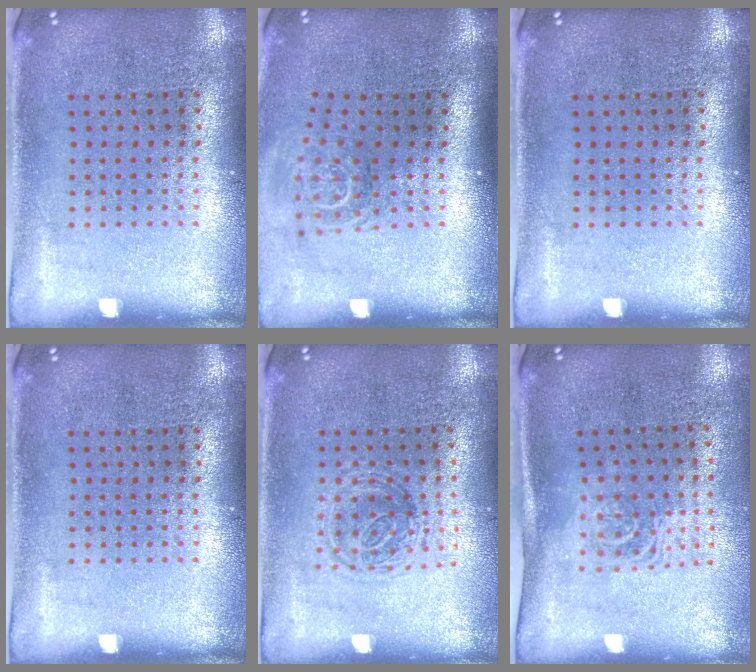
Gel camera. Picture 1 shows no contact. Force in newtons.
{"total": 1.7, "press": 1.2, "slide": 1.2}
{"total": 0.0}
{"total": 0.0}
{"total": 1.2, "press": 1.0, "slide": 0.6}
{"total": 1.6, "press": 1.2, "slide": 1.0}